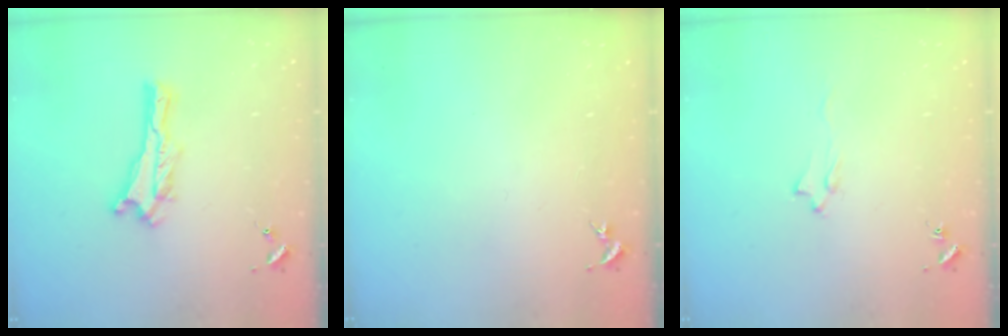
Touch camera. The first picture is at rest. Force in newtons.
{"total": 0.0}
{"total": 1.6, "press": 1.5, "slide": 0.2}